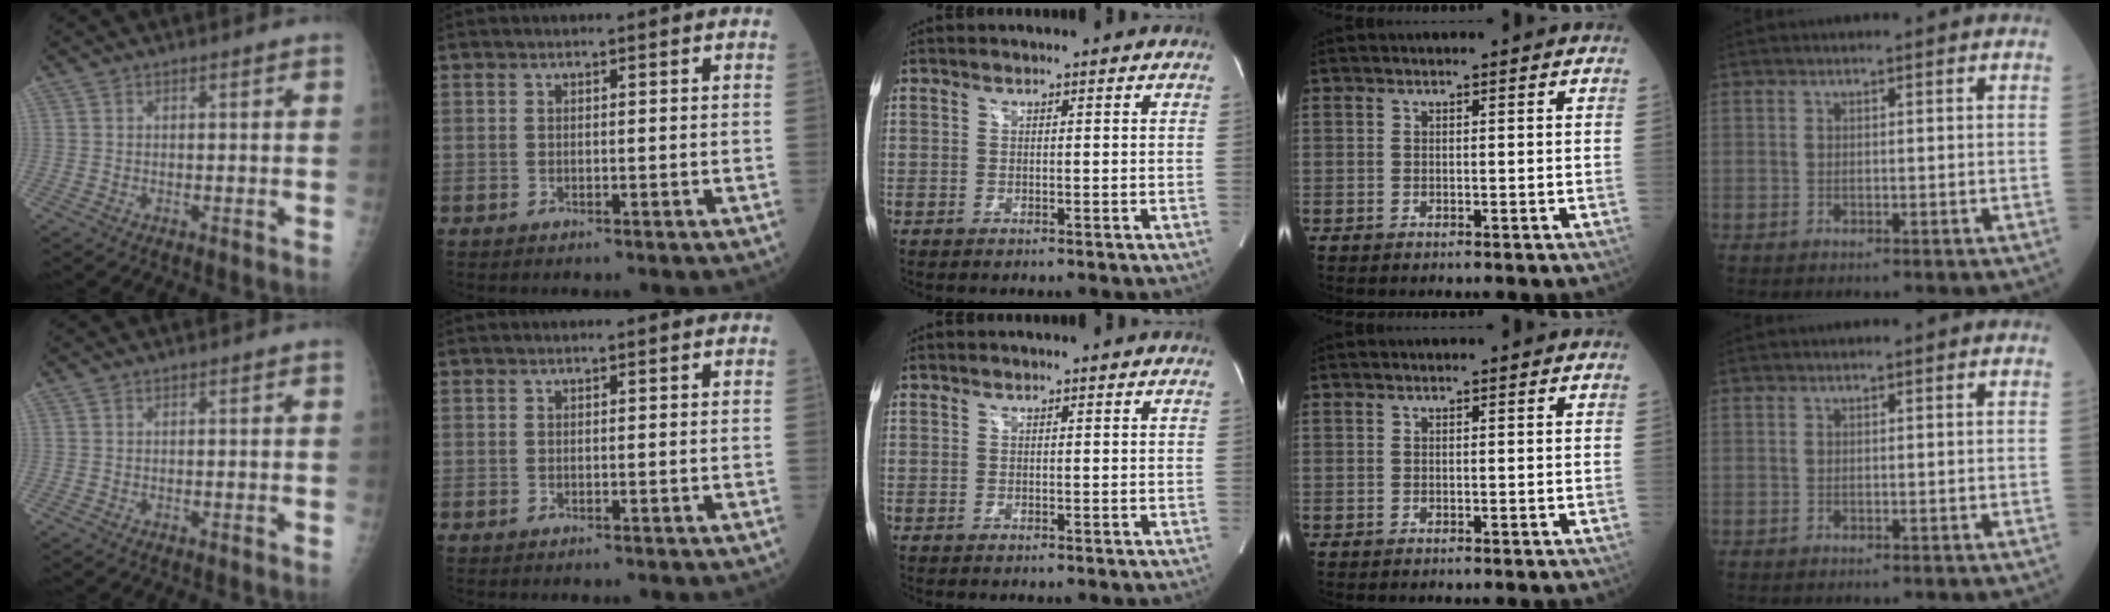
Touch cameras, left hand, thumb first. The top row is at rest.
{}